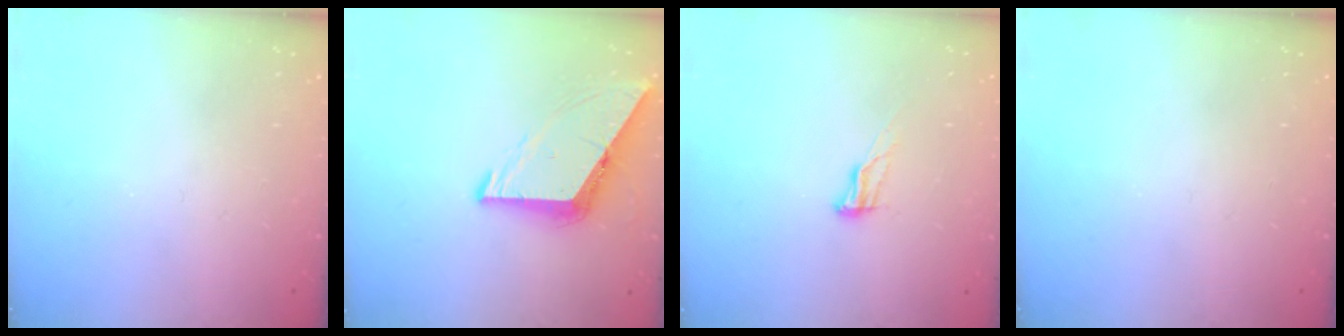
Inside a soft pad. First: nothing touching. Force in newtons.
{"total": 7.0, "press": 7.0, "slide": 0.5}
{"total": 6.5, "press": 6.5, "slide": 0.7}
{"total": 0.0}